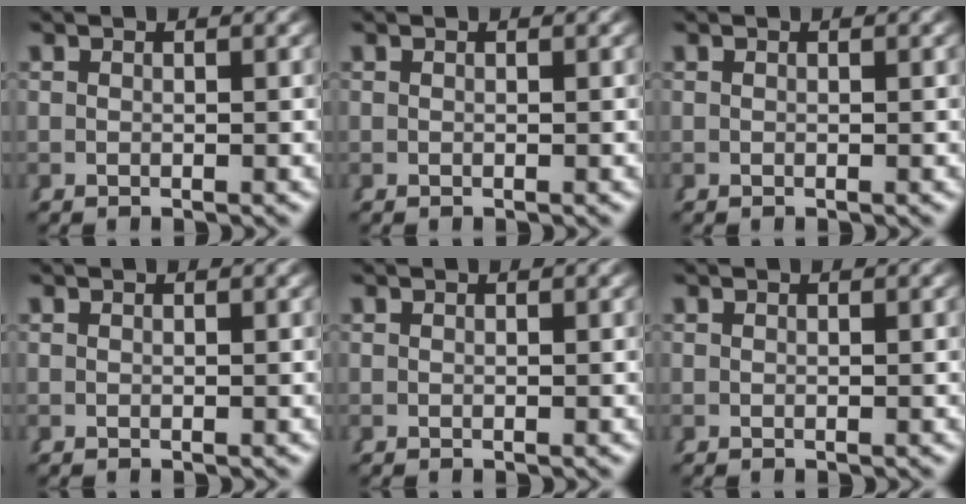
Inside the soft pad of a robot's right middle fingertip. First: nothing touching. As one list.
[{"total": 0.0}, {"total": 0.0}, {"total": 0.0}, {"total": 0.0}, {"total": 0.0}]